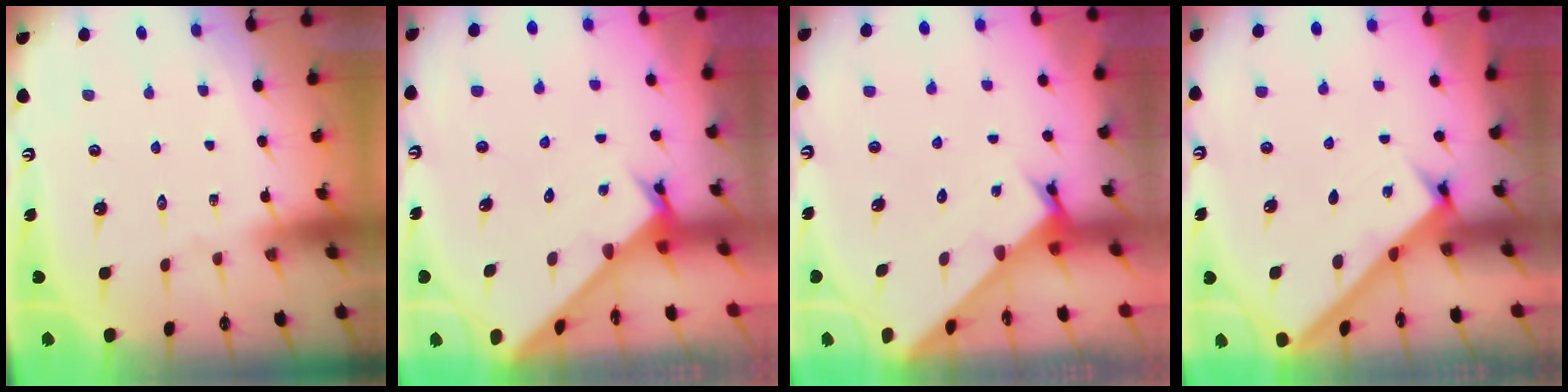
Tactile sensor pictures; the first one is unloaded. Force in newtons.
{"total": 2.6, "press": 2.6, "slide": 0.3}
{"total": 2.2, "press": 2.2, "slide": 0.1}
{"total": 2.4, "press": 2.4, "slide": 0.3}